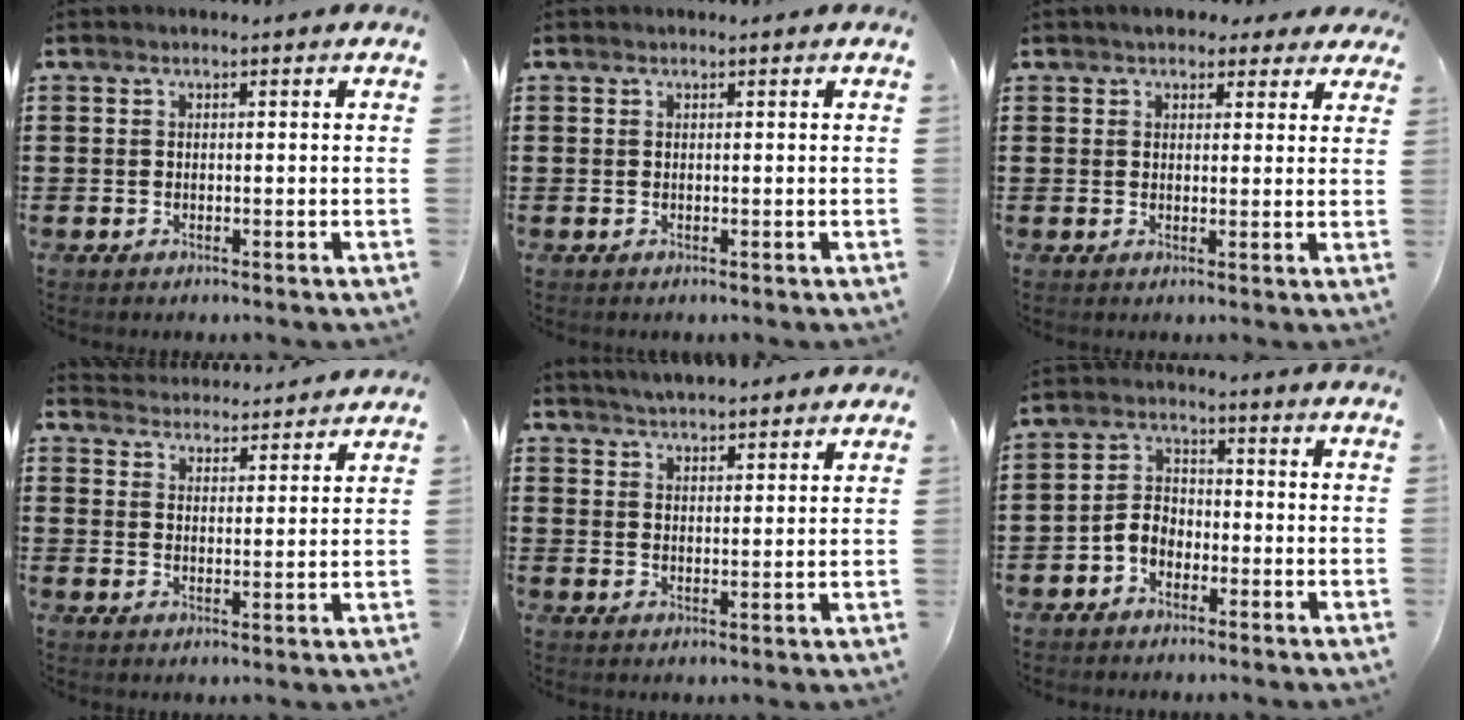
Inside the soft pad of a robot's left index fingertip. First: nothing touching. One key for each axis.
{"total": 0.0}
{"total": 3.4, "fx": 2.8, "fy": 1.5, "fz": 1.1, "tx": -0.024, "ty": 0.003, "tz": 0.050}
{"total": 4.0, "fx": 4.0, "fy": 0.0, "fz": -0.2, "tx": -0.015, "ty": -0.025, "tz": 0.068}
{"total": 3.7, "fx": 3.7, "fy": 0.0, "fz": 0.4, "tx": -0.018, "ty": -0.011, "tz": 0.067}
{"total": 3.6, "fx": -2.4, "fy": 2.3, "fz": 1.4, "tx": -0.045, "ty": 0.004, "tz": -0.055}